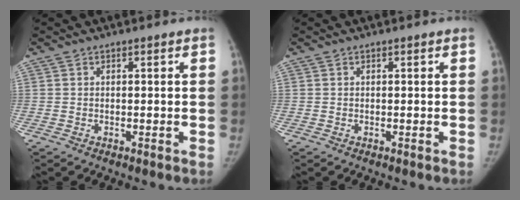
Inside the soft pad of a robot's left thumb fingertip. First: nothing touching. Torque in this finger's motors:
{"motor_torque": [0.13, -0.09, 0.12, -0.05, 0.07]}